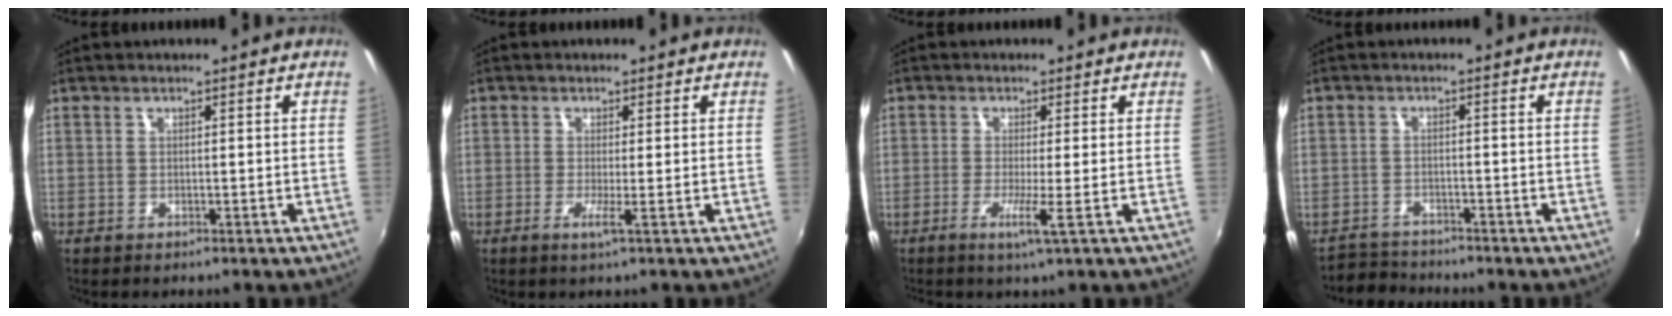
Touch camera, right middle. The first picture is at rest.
{"total": 1.9, "force": [-0.5, -0.7, 1.7], "torque": [-0.037, -0.005, -0.012]}
{"total": 3.3, "force": [-1.1, -1.1, 3.0], "torque": [-0.066, -0.010, -0.026]}
{"total": 3.8, "force": [-3.6, 1.3, -0.4], "torque": [-0.008, 0.009, -0.070]}